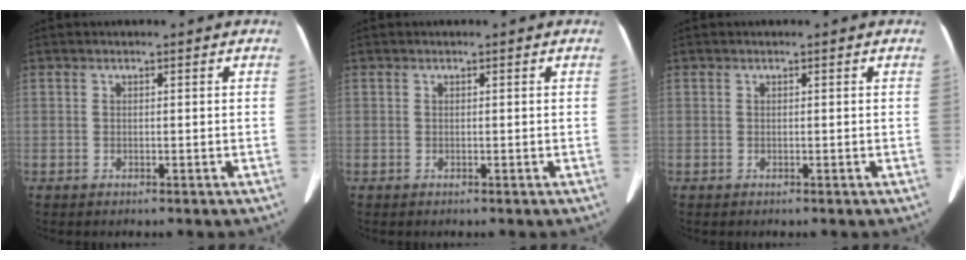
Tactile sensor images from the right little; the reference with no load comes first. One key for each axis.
{"total": 0.0}
{"total": 0.0}